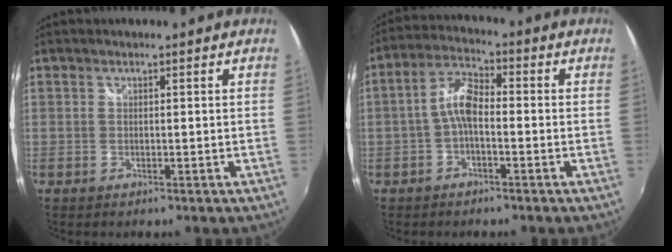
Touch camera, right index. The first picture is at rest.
{"total": 5.7, "force": [-1.6, 2.4, 4.9], "torque": [-0.105, 0.019, -0.035]}